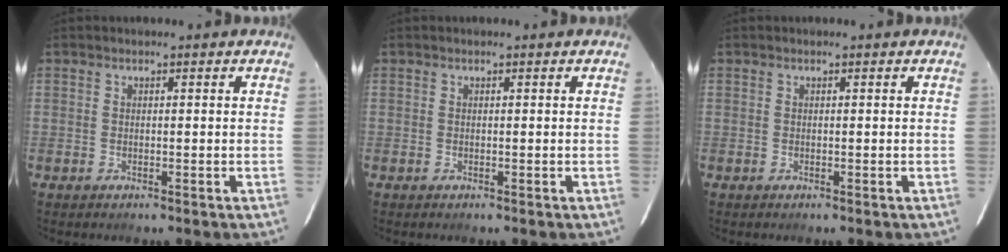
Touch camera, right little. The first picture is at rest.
{"total": 0.0}
{"total": 0.0}